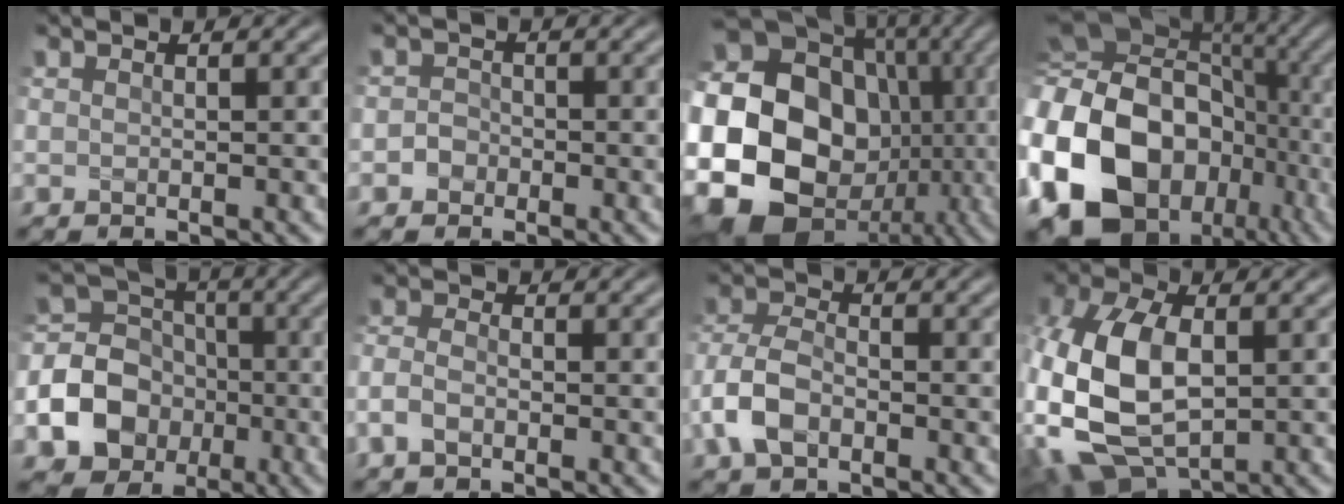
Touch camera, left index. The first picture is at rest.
{"total": 1.3, "force": [-0.6, 1.1, 0.3], "torque": [0.002, 0.007, -0.014]}
{"total": 24.6, "force": [-2.8, 21.2, 12.2], "torque": [-0.248, -0.007, -0.090]}
{"total": 22.9, "force": [-6.1, 18.8, 11.7], "torque": [-0.240, -0.018, -0.115]}
{"total": 9.4, "force": [-2.7, 8.1, 4.0], "torque": [-0.077, -0.001, -0.076]}
{"total": 2.1, "force": [-1.1, 1.1, 1.5], "torque": [-0.035, 0.005, -0.031]}
{"total": 4.5, "force": [-2.0, 2.8, 2.9], "torque": [-0.068, 0.006, -0.049]}
{"total": 12.3, "force": [-1.5, 7.3, 9.7], "torque": [-0.249, -0.001, -0.031]}